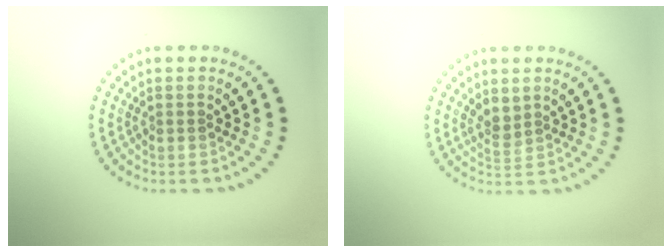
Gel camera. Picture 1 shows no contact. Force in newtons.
{"total": 1.7, "press": 1.2, "slide": 1.1}